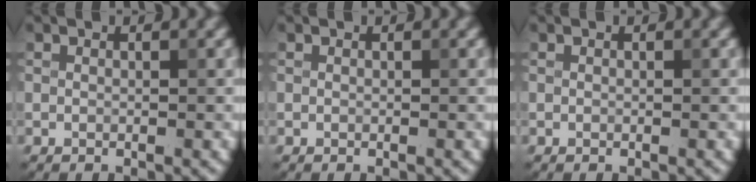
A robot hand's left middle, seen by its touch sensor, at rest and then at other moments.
{"total": 0.0}
{"total": 0.0}